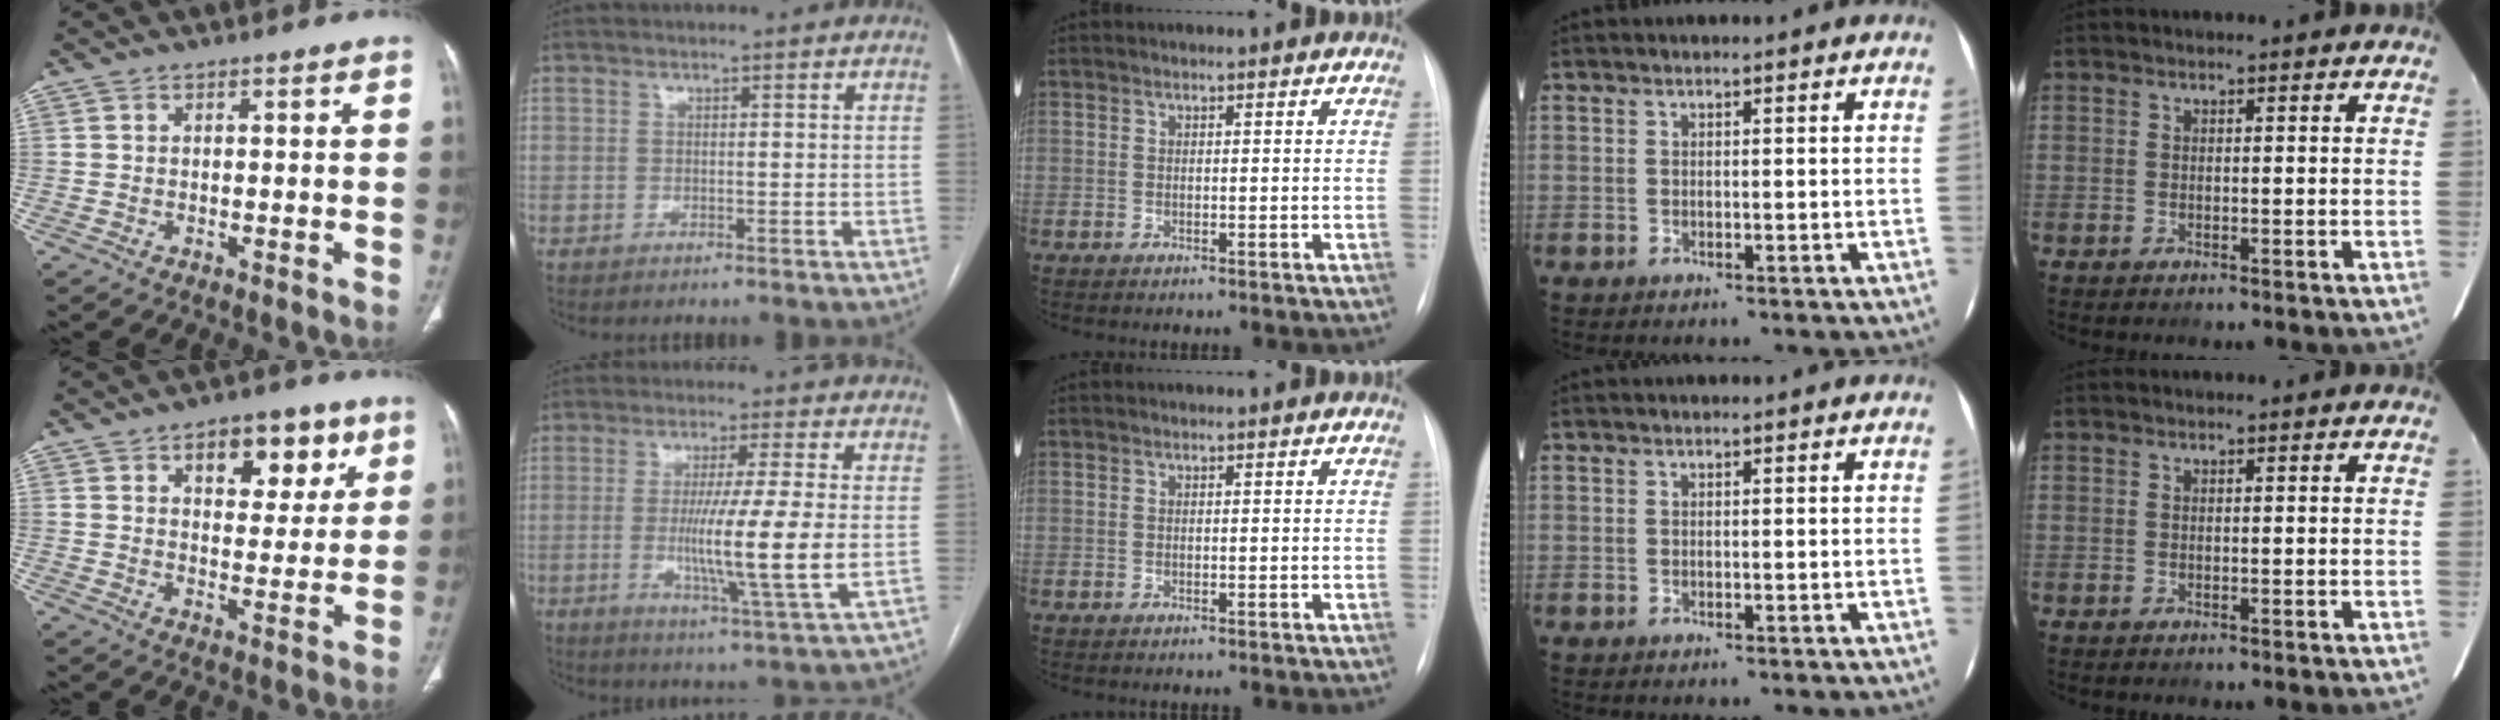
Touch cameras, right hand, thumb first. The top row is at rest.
{"thumb": {"total": 11.6, "force": [5.7, 6.6, 7.6], "torque": [-0.061, -0.020, 0.079]}, "index": {"total": 11.5, "force": [-1.1, -1.1, 11.4], "torque": [-0.206, -0.031, -0.023]}}